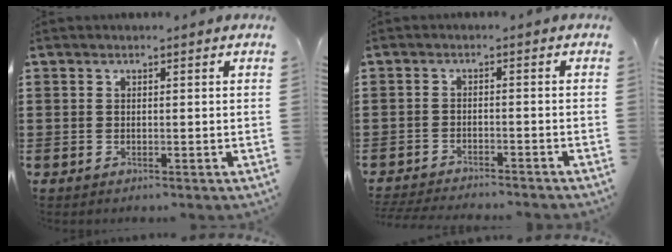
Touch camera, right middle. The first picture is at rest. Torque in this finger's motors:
{"motor_torque": [0.70, -0.17, 0.28, 0.12]}